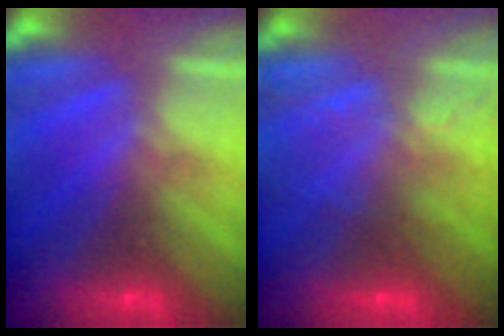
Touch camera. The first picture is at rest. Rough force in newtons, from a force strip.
{"total": 2.1}